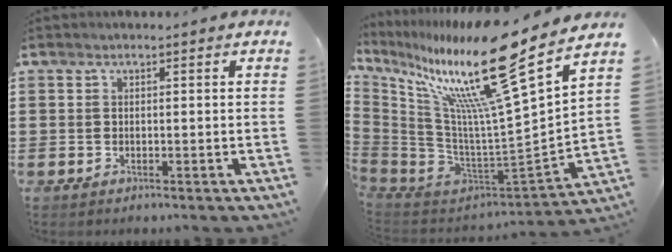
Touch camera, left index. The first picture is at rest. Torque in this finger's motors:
{"motor_torque": [1.01, 0.13, 1.05, 0.21]}